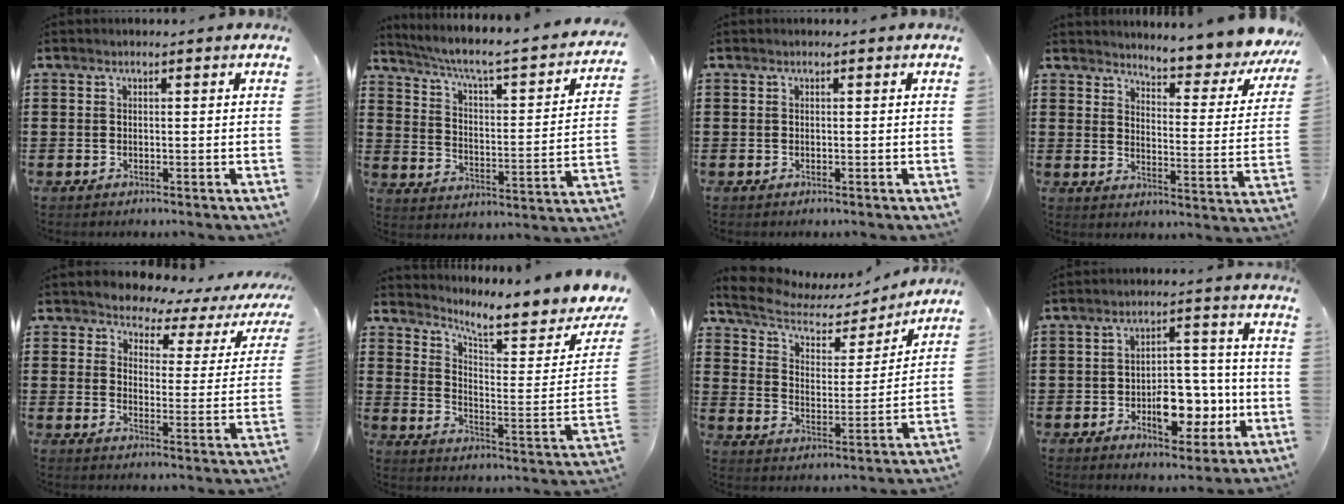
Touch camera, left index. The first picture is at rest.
{"total": 4.1, "force": [2.7, 0.5, 3.1], "torque": [-0.076, -0.032, 0.032]}
{"total": 0.0}
{"total": 5.4, "force": [5.2, -0.5, 1.5], "torque": [-0.033, -0.055, 0.081]}
{"total": 3.8, "force": [3.4, 1.5, 0.9], "torque": [-0.034, -0.027, 0.051]}
{"total": 6.2, "force": [5.4, 0.5, 3.0], "torque": [-0.071, -0.050, 0.084]}
{"total": 5.9, "force": [4.9, 2.3, 2.4], "torque": [-0.074, -0.026, 0.080]}
{"total": 8.9, "force": [-2.7, 5.1, 6.8], "torque": [-0.098, 0.012, -0.044]}